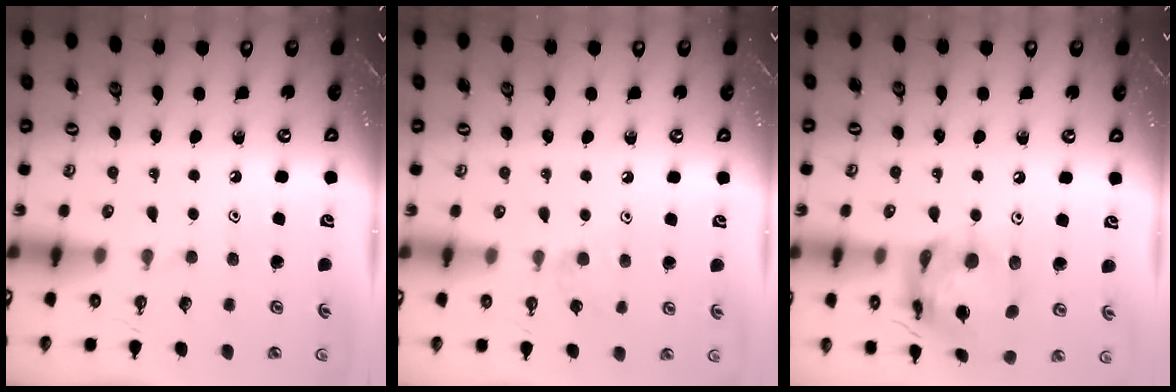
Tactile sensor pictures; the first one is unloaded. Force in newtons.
{"total": 4.5, "press": 4.4, "slide": 0.6}
{"total": 14.9, "press": 14.9, "slide": 1.6}